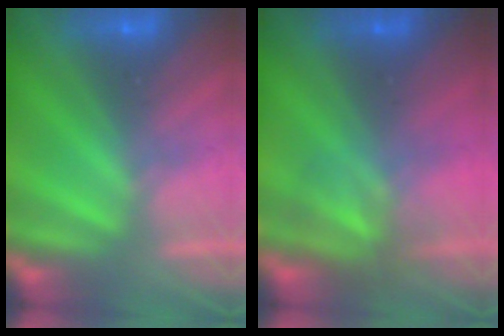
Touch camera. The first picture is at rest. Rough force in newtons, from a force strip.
{"total": 2.9}